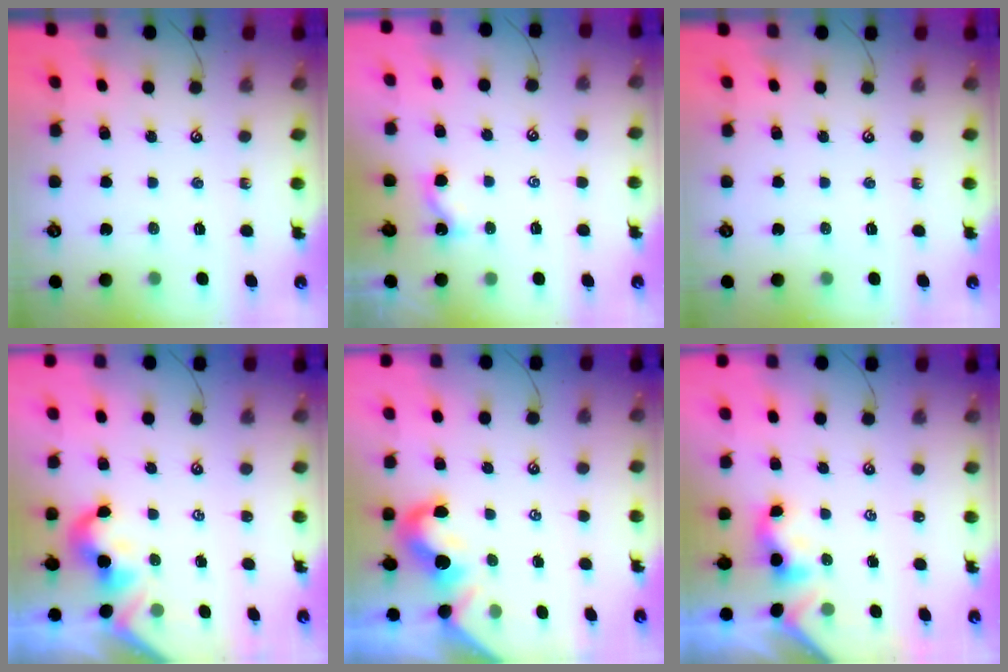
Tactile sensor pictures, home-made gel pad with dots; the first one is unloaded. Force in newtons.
{"total": 0.8, "press": 0.7, "slide": 0.2}
{"total": 0.0}
{"total": 2.0, "press": 1.9, "slide": 0.6}
{"total": 1.4, "press": 1.2, "slide": 0.7}
{"total": 0.5, "press": 0.4, "slide": 0.3}